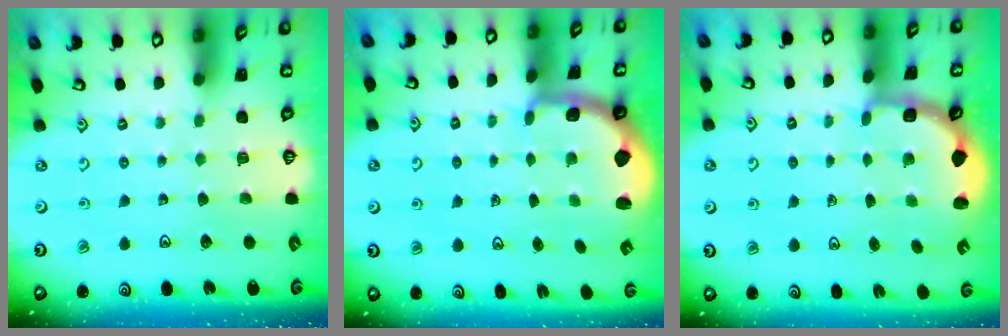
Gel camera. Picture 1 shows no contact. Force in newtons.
{"total": 1.0, "press": 0.9, "slide": 0.2}
{"total": 2.8, "press": 2.2, "slide": 1.7}